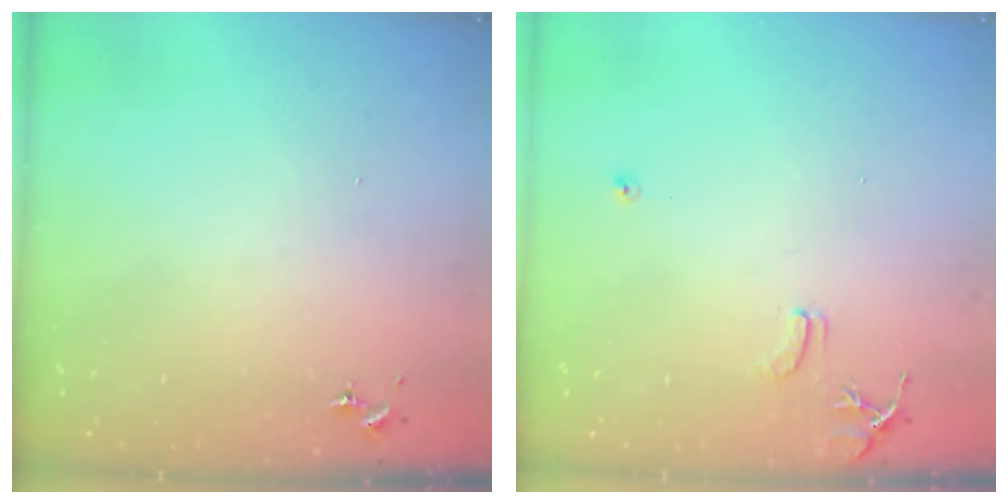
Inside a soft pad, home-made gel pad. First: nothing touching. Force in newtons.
{"total": 7.9, "press": 7.9, "slide": 0.7}